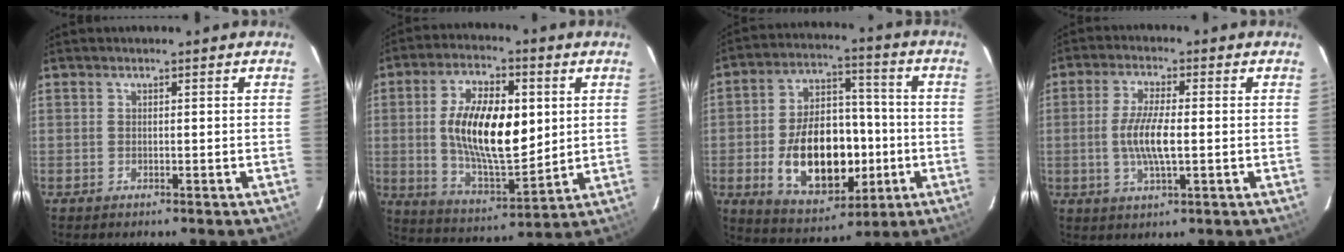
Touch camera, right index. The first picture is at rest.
{"total": 17.5, "force": [2.2, 7.9, 15.5], "torque": [-0.280, 0.001, 0.048]}
{"total": 18.5, "force": [-4.0, 11.0, 14.4], "torque": [-0.271, 0.020, -0.042]}
{"total": 7.6, "force": [-0.7, 1.8, 7.3], "torque": [-0.145, -0.002, -0.014]}